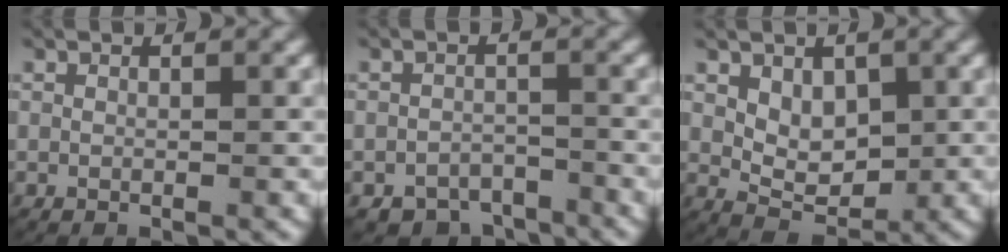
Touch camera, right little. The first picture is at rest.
{"total": 5.5, "force": [-4.8, 2.7, 0.4], "torque": [0.014, -0.013, -0.083]}
{"total": 4.1, "force": [0.5, 2.9, 2.8], "torque": [-0.055, -0.024, 0.021]}